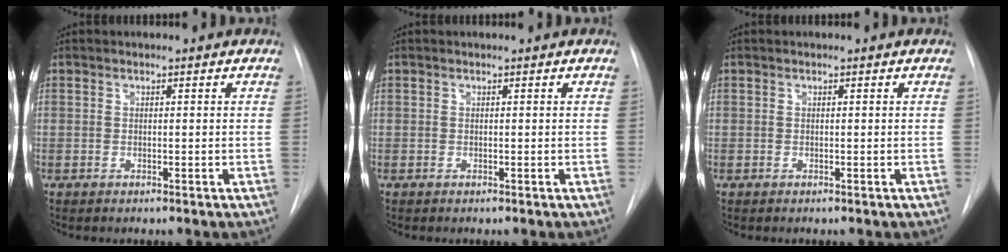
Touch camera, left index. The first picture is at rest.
{"total": 0.0}
{"total": 0.0}